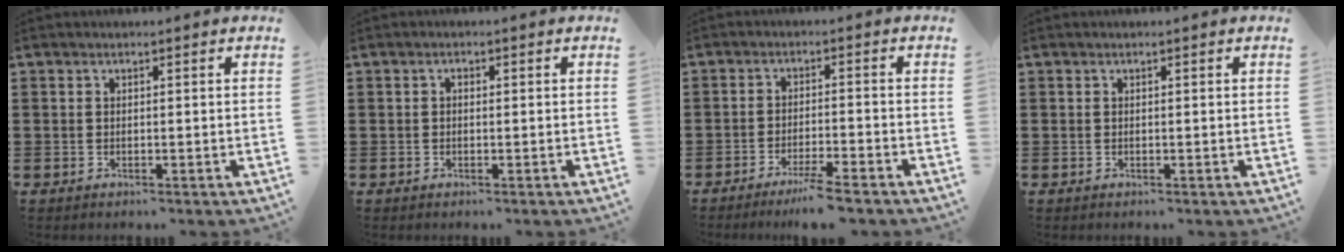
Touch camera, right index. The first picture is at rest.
{"total": 0.6, "force": [-0.3, 0.4, 0.4], "torque": [-0.010, -0.002, -0.005]}
{"total": 4.3, "force": [-3.6, -0.4, 2.2], "torque": [-0.043, -0.013, -0.067]}
{"total": 0.0}